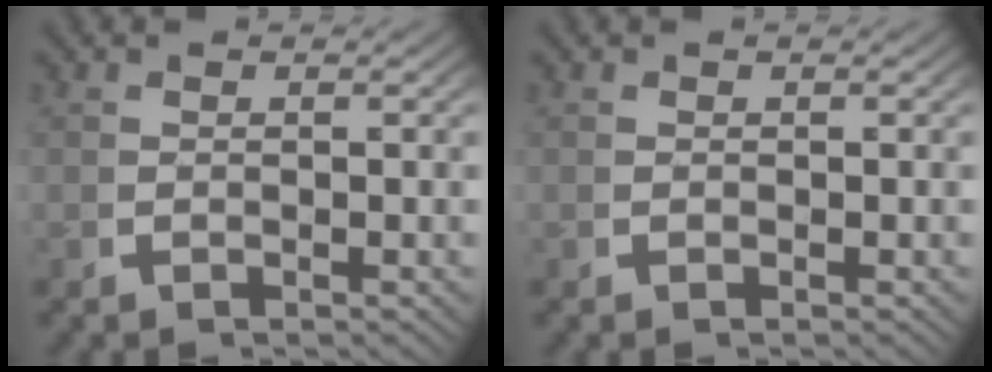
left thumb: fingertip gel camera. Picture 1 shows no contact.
{"total": 0.0}